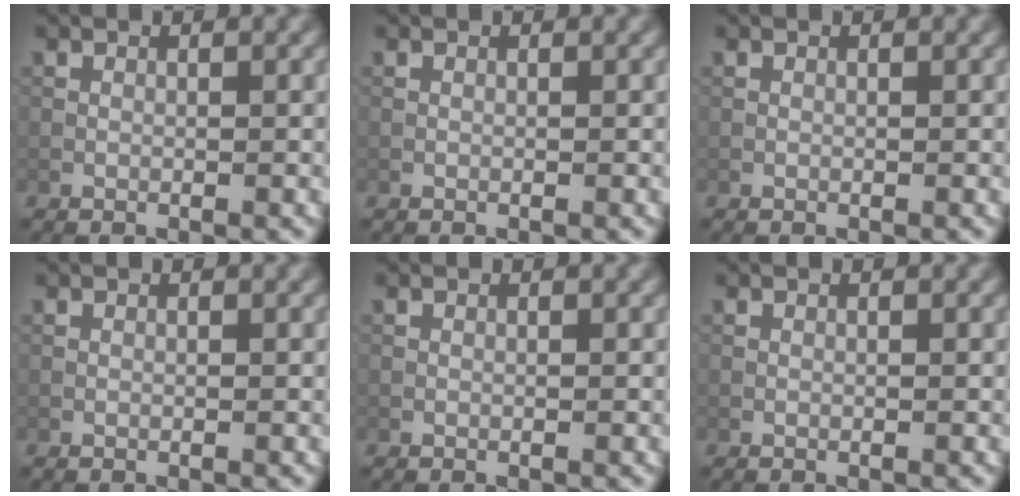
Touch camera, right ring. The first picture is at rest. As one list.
[{"total": 0.0}, {"total": 0.0}, {"total": 0.0}, {"total": 0.0}, {"total": 0.0}]